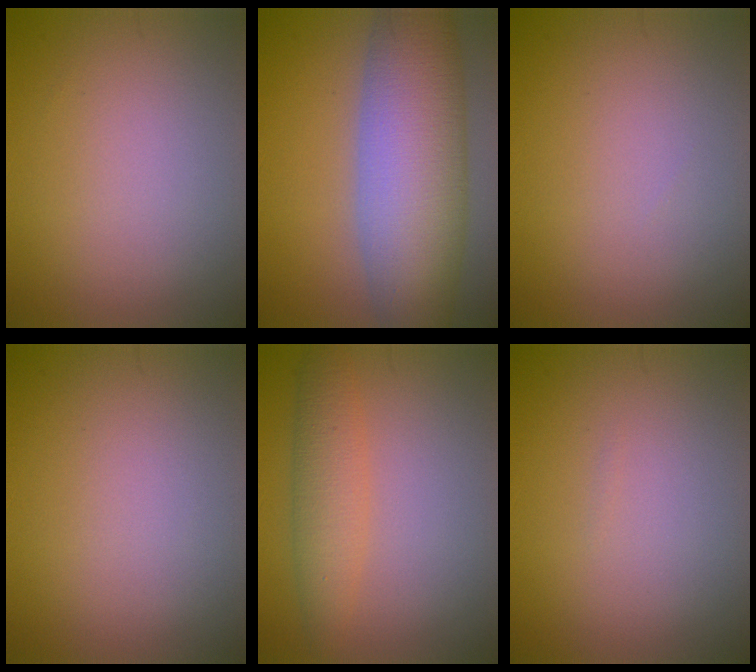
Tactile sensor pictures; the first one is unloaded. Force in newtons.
{"total": 11.0, "press": 10.9, "slide": 0.8}
{"total": 0.0}
{"total": 0.0}
{"total": 3.5, "press": 3.5, "slide": 0.2}
{"total": 0.0}